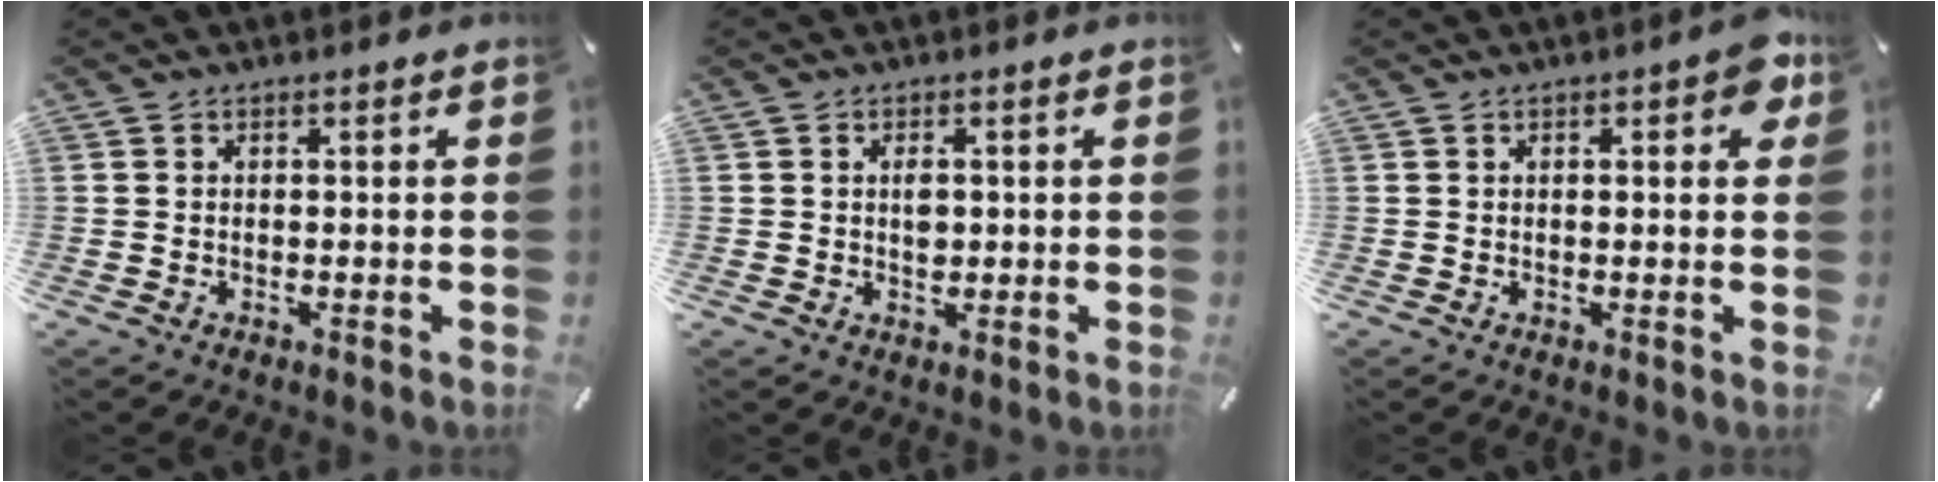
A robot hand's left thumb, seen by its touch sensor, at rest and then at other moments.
{"total": 2.6, "force": [0.2, 1.7, 2.0], "torque": [-0.035, 0.000, 0.001]}
{"total": 4.9, "force": [1.6, 2.0, 4.2], "torque": [-0.050, -0.004, 0.022]}